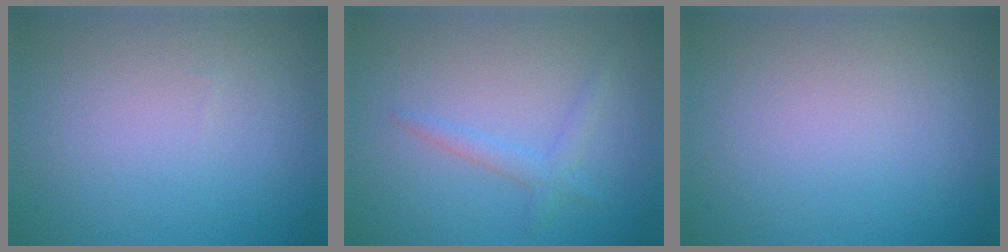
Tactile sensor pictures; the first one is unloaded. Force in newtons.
{"total": 1.7, "press": 1.7, "slide": 0.1}
{"total": 0.0}